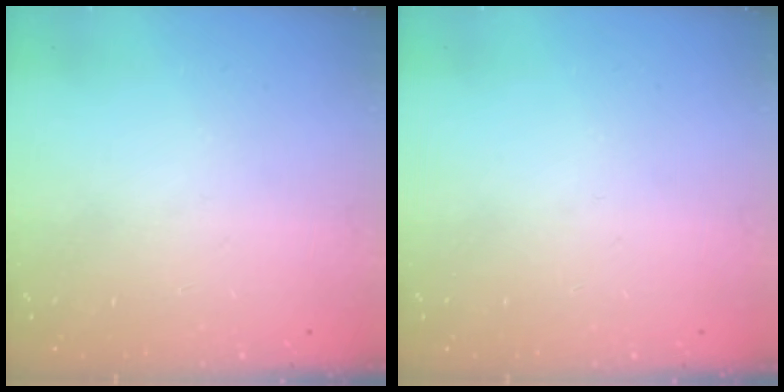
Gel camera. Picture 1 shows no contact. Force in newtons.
{"total": 0.0}